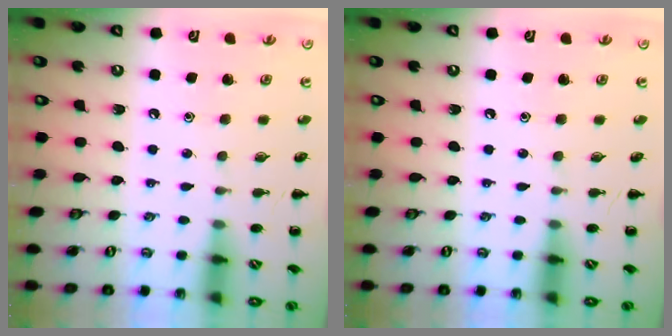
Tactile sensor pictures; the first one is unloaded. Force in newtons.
{"total": 0.0}